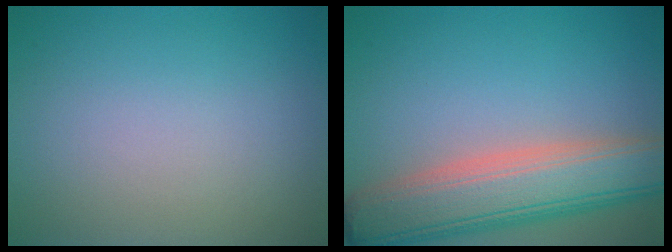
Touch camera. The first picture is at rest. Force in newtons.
{"total": 8.7, "press": 8.7, "slide": 0.6}